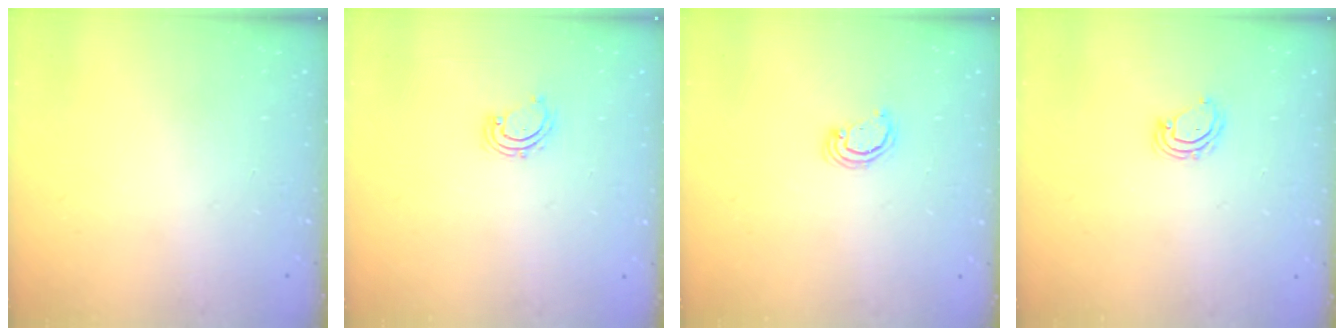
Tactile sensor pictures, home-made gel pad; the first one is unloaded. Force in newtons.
{"total": 2.9, "press": 2.9, "slide": 0.4}
{"total": 2.6, "press": 2.5, "slide": 0.2}
{"total": 5.0, "press": 5.0, "slide": 0.4}